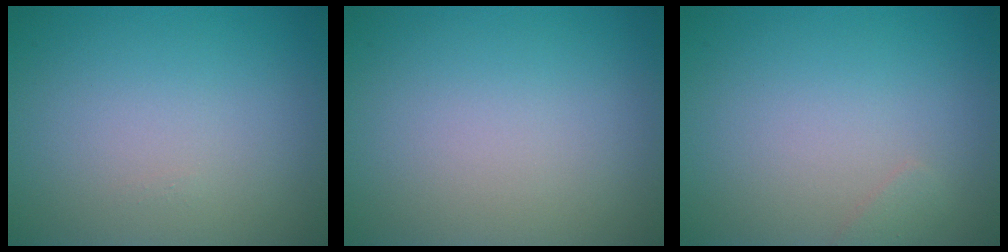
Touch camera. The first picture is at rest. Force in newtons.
{"total": 0.0}
{"total": 0.6, "press": 0.6, "slide": 0.1}